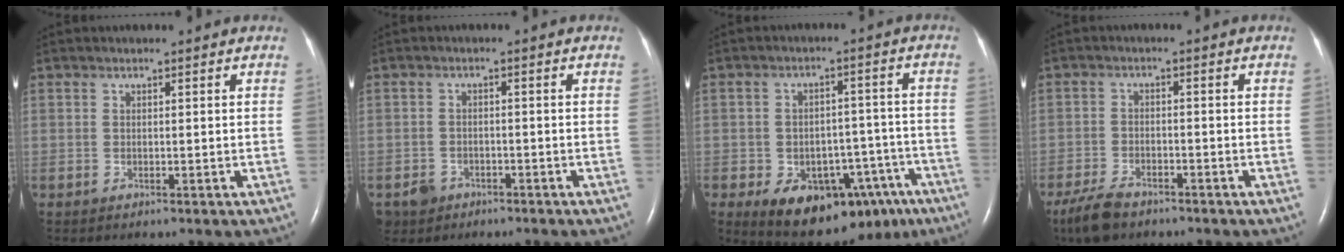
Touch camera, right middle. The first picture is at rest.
{"total": 3.2, "force": [-2.0, 2.4, 0.4], "torque": [-0.015, 0.006, -0.030]}
{"total": 15.9, "force": [-9.1, 8.9, 9.6], "torque": [-0.126, 0.025, -0.117]}
{"total": 5.6, "force": [-4.4, 2.1, 2.6], "torque": [-0.064, -0.010, -0.081]}